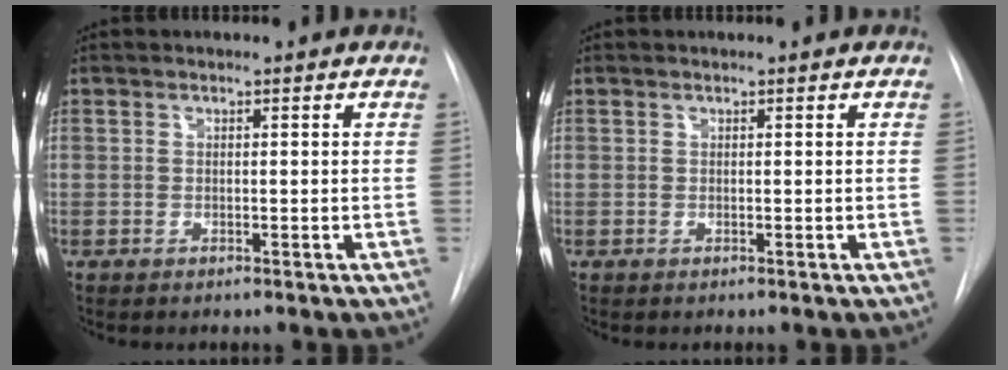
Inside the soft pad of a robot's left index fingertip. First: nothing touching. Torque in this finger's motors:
{"motor_torque": [0.00, 0.00, 0.00, 0.00]}